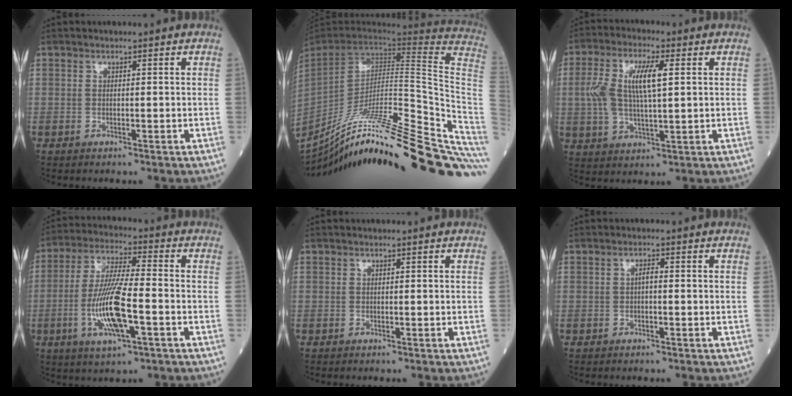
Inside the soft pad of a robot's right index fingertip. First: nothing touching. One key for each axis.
{"total": 38.8, "fx": -30.7, "fy": 0.6, "fz": 23.7, "tx": -0.234, "ty": -0.051, "tz": -0.439}
{"total": 9.7, "fx": 1.7, "fy": 2.8, "fz": 9.2, "tx": -0.199, "ty": 0.016, "tz": 0.035}
{"total": 12.1, "fx": -3.5, "fy": 1.9, "fz": 11.4, "tx": -0.230, "ty": -0.007, "tz": -0.064}
{"total": 0.0}
{"total": 1.1, "fx": -0.1, "fy": 0.3, "fz": 1.0, "tx": -0.018, "ty": 0.003, "tz": -0.004}